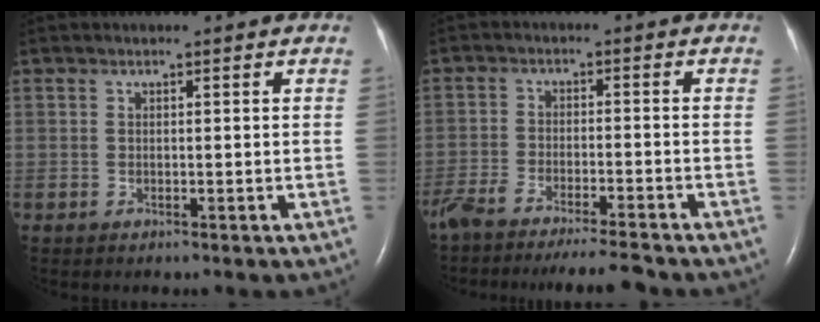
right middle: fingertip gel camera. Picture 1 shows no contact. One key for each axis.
{"total": 13.3, "fx": -11.9, "fy": 1.0, "fz": 6.0, "tx": -0.103, "ty": -0.019, "tz": -0.184}